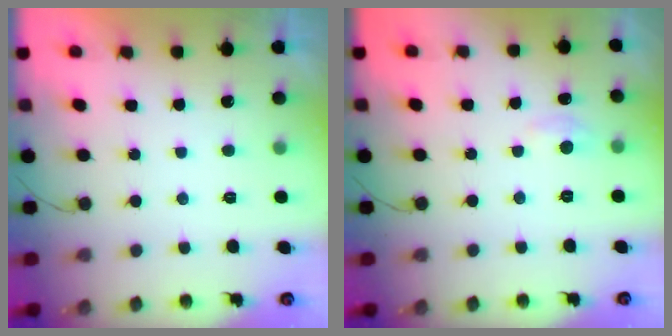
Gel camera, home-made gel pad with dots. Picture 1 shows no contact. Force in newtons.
{"total": 2.9, "press": 2.9, "slide": 0.4}